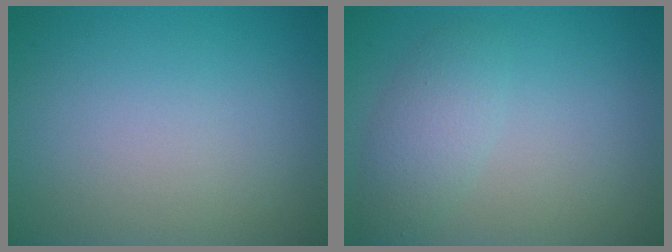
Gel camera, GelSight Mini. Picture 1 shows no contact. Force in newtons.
{"total": 2.6, "press": 2.6, "slide": 0.2}